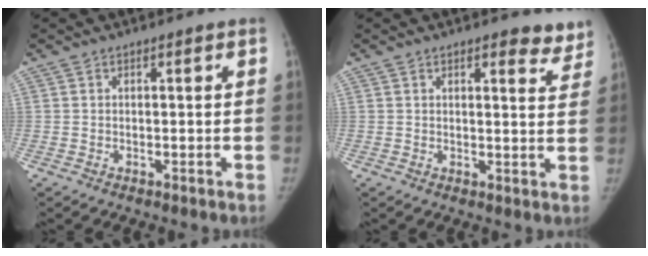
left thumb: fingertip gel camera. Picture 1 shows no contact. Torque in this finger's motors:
{"motor_torque": [-0.11, -0.01, -0.21, 0.51, -0.01]}